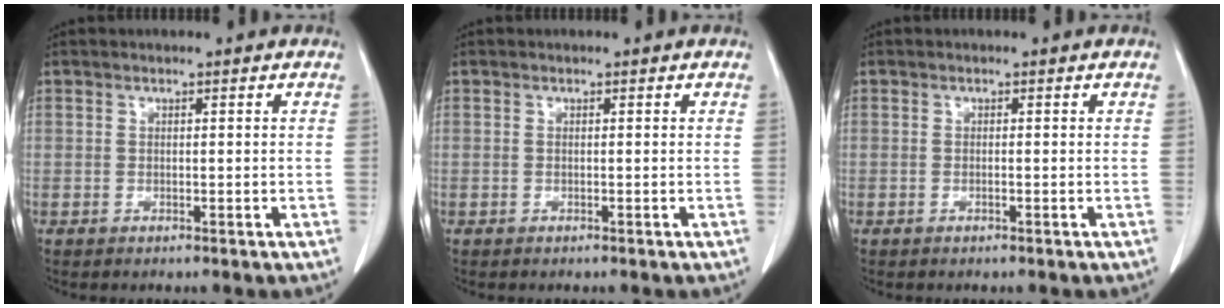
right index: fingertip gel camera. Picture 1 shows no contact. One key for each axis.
{"total": 0.0}
{"total": 0.0}